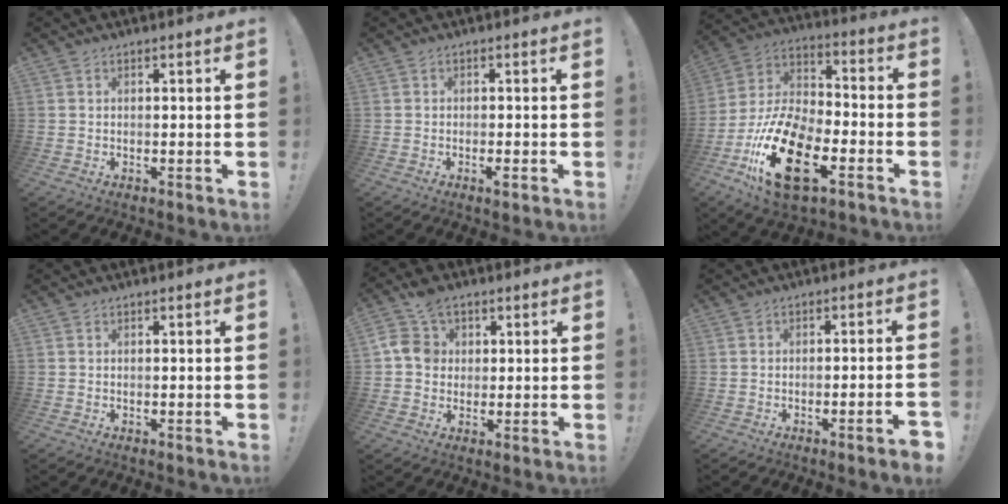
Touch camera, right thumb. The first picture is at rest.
{"total": 1.6, "force": [-0.9, 0.0, 1.4], "torque": [-0.019, -0.001, -0.015]}
{"total": 22.3, "force": [-10.0, 11.3, 16.4], "torque": [-0.326, 0.056, -0.166]}
{"total": 0.0}
{"total": 9.5, "force": [3.3, 7.9, 4.1], "torque": [-0.067, -0.003, 0.068]}
{"total": 4.6, "force": [-2.2, -0.1, 4.1], "torque": [-0.062, 0.002, -0.031]}